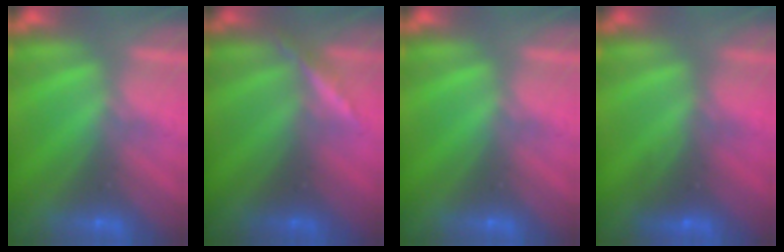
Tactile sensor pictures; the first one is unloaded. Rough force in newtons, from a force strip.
{"total": 3.1}
{"total": 0.0}
{"total": 2.4}